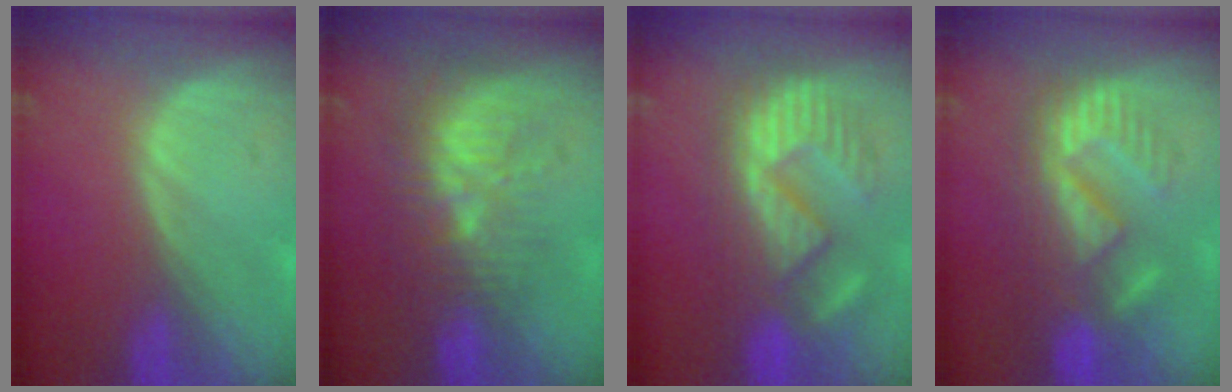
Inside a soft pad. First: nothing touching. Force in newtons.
{"total": 9.9, "press": 8.9, "slide": 4.3}
{"total": 9.9, "press": 9.8, "slide": 0.9}
{"total": 9.0, "press": 8.7, "slide": 2.2}